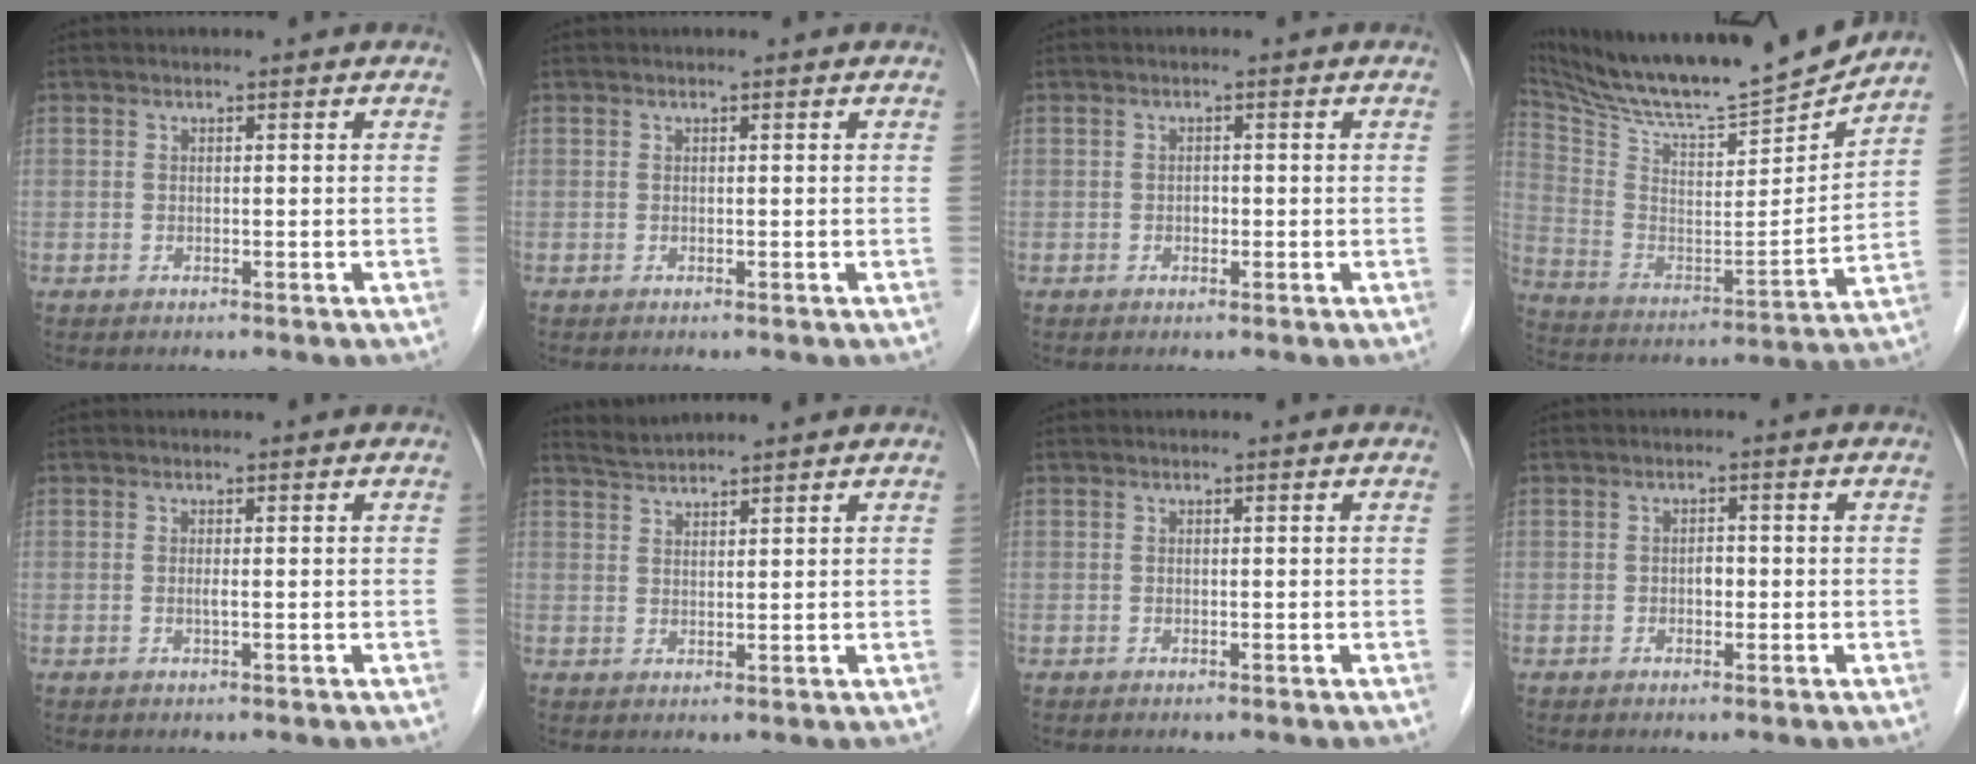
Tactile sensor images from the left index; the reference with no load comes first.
{"total": 0.0}
{"total": 0.7, "force": [-0.1, 0.5, 0.4], "torque": [-0.006, 0.003, -0.004]}
{"total": 21.0, "force": [19.7, 0.8, 7.3], "torque": [-0.149, -0.043, 0.320]}
{"total": 0.5, "force": [0.1, -0.1, 0.5], "torque": [-0.016, -0.002, 0.004]}
{"total": 3.5, "force": [3.5, -0.5, 0.5], "torque": [-0.014, 0.020, 0.070]}
{"total": 0.0}
{"total": 1.2, "force": [-0.2, 0.7, 0.9], "torque": [-0.012, 0.003, -0.004]}